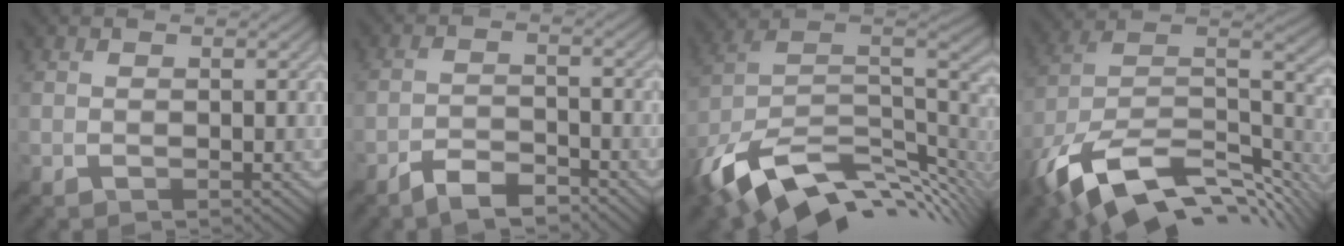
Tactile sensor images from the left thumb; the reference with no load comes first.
{"total": 4.6, "force": [-3.9, 1.1, 2.1], "torque": [-0.042, 0.000, -0.075]}
{"total": 15.5, "force": [-6.5, 8.4, 11.4], "torque": [-0.245, -0.012, -0.108]}
{"total": 17.0, "force": [-9.3, 8.8, 11.1], "torque": [-0.267, -0.027, -0.149]}